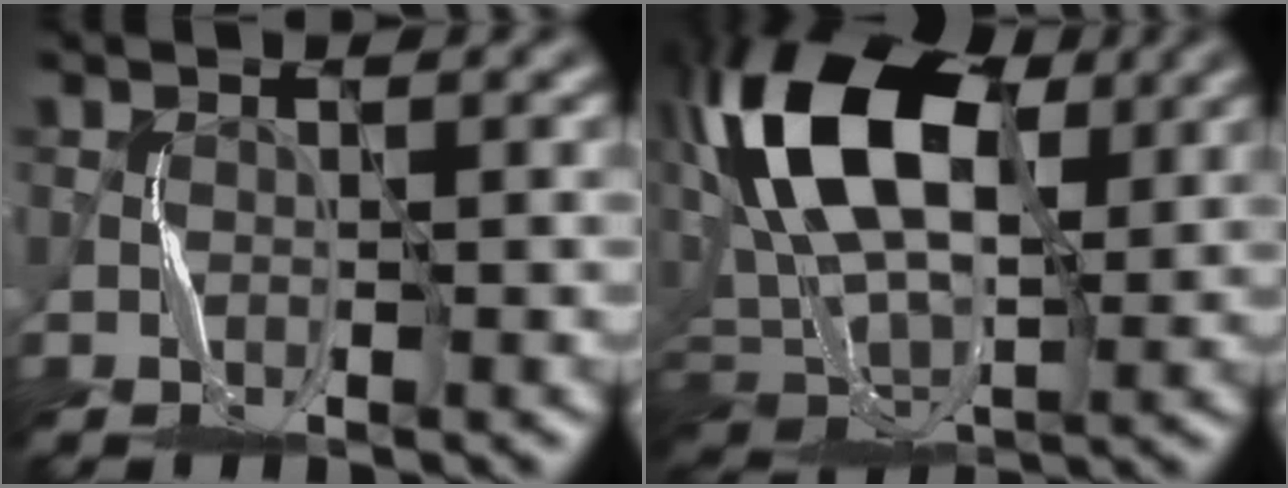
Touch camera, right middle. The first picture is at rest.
{"total": 15.5, "force": [5.7, 9.1, 11.3], "torque": [-0.211, 0.025, 0.101]}